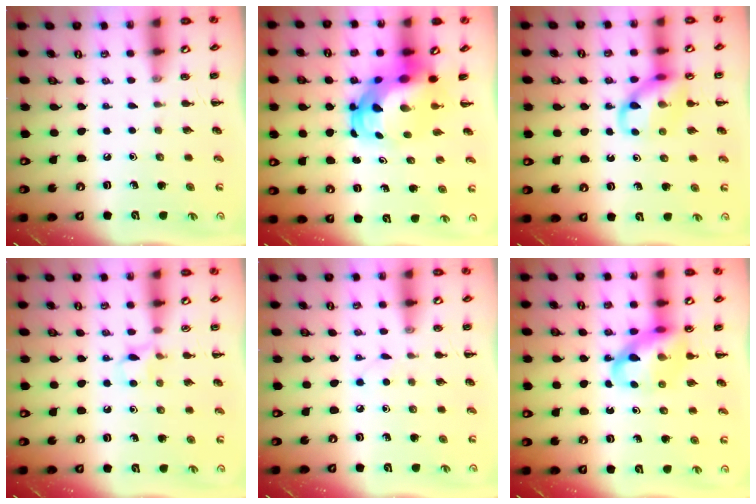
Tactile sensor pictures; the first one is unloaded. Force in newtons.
{"total": 7.8, "press": 7.6, "slide": 2.0}
{"total": 11.6, "press": 11.5, "slide": 1.7}
{"total": 6.0, "press": 5.7, "slide": 1.9}
{"total": 2.7, "press": 2.6, "slide": 0.9}
{"total": 11.9, "press": 11.5, "slide": 3.3}